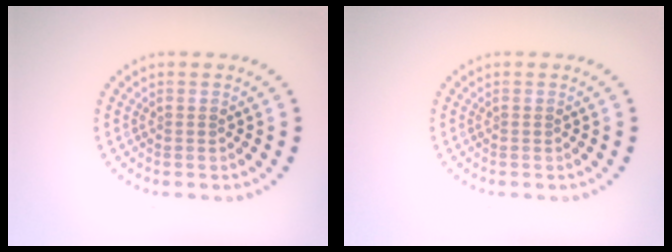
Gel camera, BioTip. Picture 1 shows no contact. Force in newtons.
{"total": 0.0}